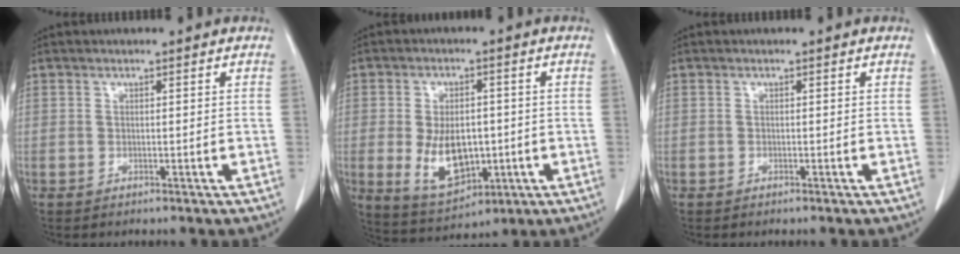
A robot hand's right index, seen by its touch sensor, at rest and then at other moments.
{"total": 10.0, "force": [-1.6, 5.6, 8.1], "torque": [-0.153, -0.005, -0.009]}
{"total": 0.0}